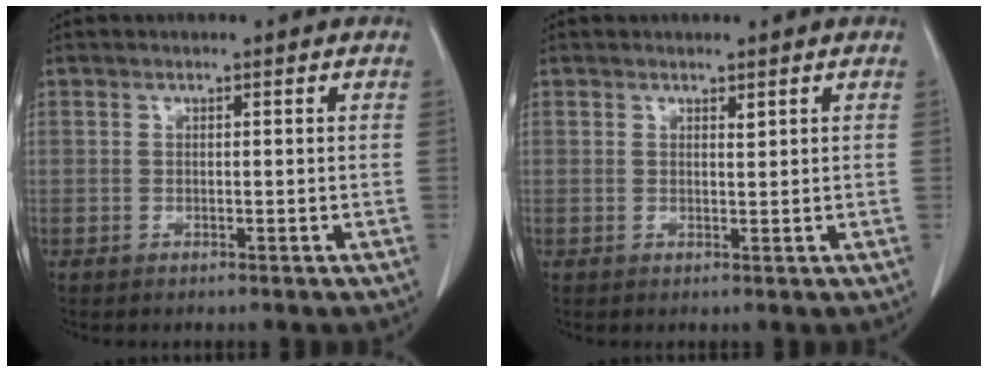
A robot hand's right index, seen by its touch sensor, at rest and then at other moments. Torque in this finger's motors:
{"motor_torque": [-0.10, 0.14, 0.00, -0.01]}